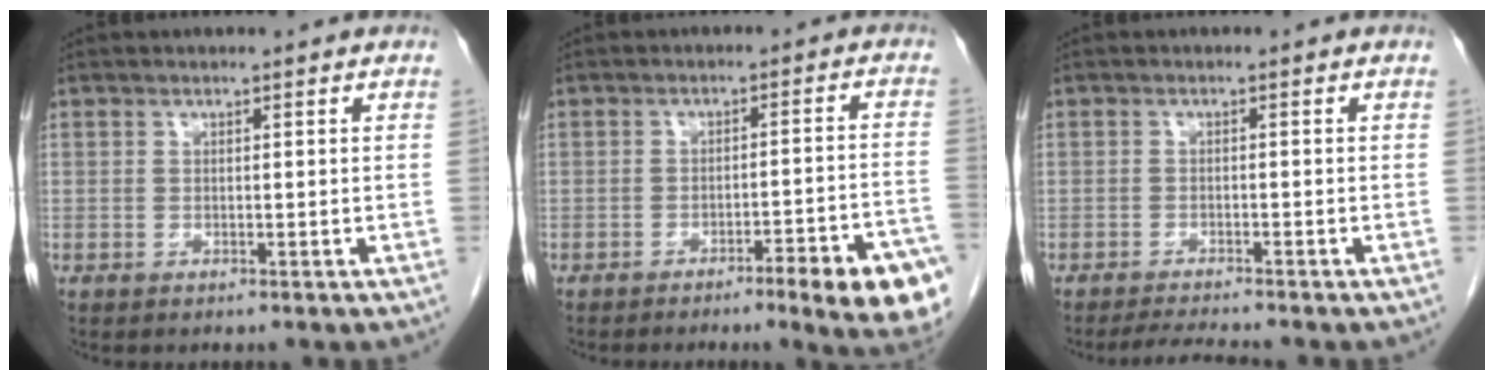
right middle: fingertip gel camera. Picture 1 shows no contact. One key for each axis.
{"total": 11.6, "fx": -7.1, "fy": 0.8, "fz": 9.1, "tx": -0.067, "ty": 0.013, "tz": -0.089}
{"total": 3.1, "fx": -2.9, "fy": -0.7, "fz": 0.9, "tx": -0.020, "ty": -0.016, "tz": -0.051}